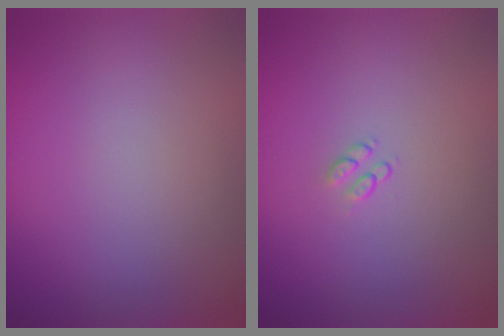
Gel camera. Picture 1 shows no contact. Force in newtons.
{"total": 0.9, "press": 0.6, "slide": 0.7}